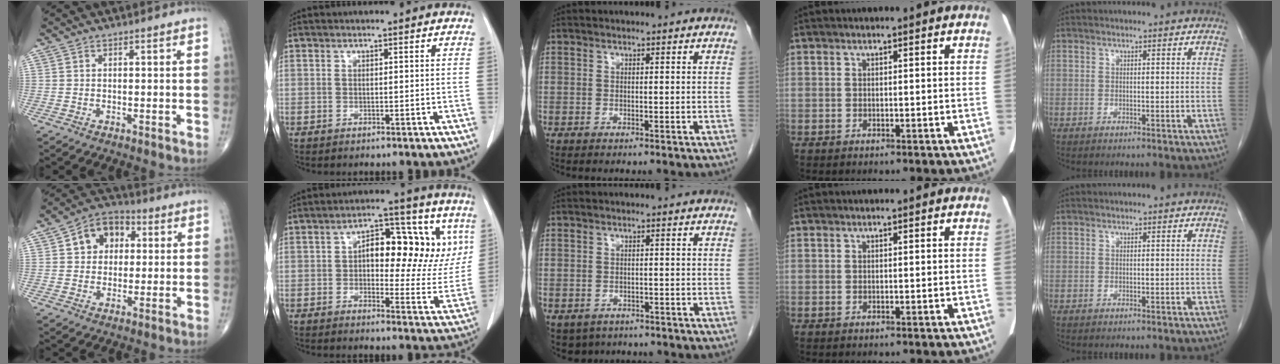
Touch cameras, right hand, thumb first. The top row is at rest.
{"thumb": {"total": 9.5, "force": [2.3, 7.3, 5.6], "torque": [-0.056, 0.012, 0.028]}, "index": {"total": 15.0, "force": [4.0, 7.3, 12.5], "torque": [-0.157, 0.028, 0.056]}, "middle": {"total": 3.0, "force": [-1.8, 2.3, 0.8], "torque": [-0.012, 0.001, -0.021]}}